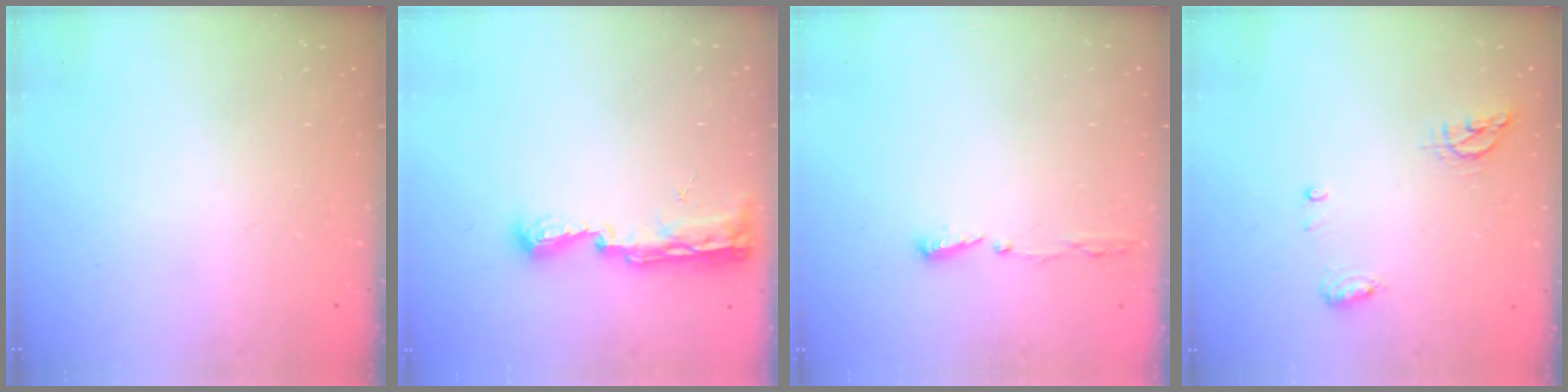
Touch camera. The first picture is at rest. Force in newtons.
{"total": 9.3, "press": 9.3, "slide": 0.5}
{"total": 4.9, "press": 4.8, "slide": 1.2}
{"total": 8.4, "press": 6.9, "slide": 4.9}